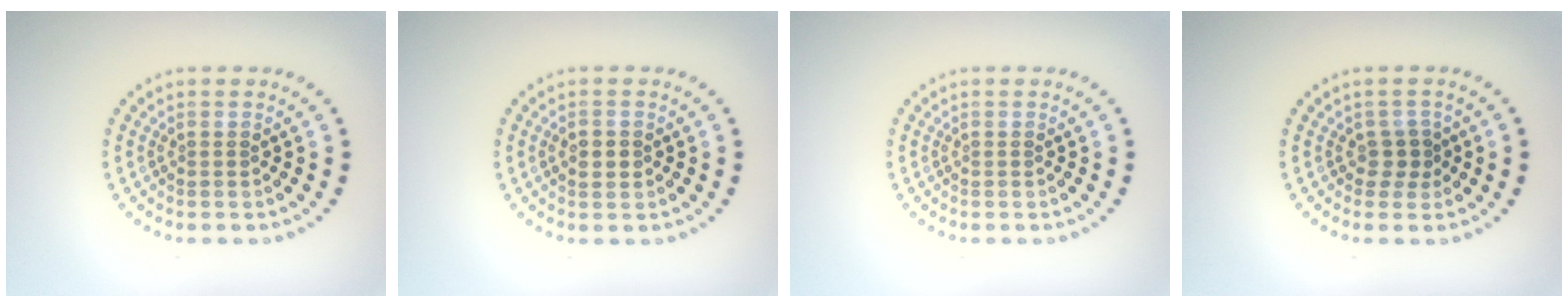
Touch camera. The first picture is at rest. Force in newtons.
{"total": 1.2, "press": 1.2, "slide": 0.1}
{"total": 0.0}
{"total": 1.7, "press": 1.4, "slide": 1.0}